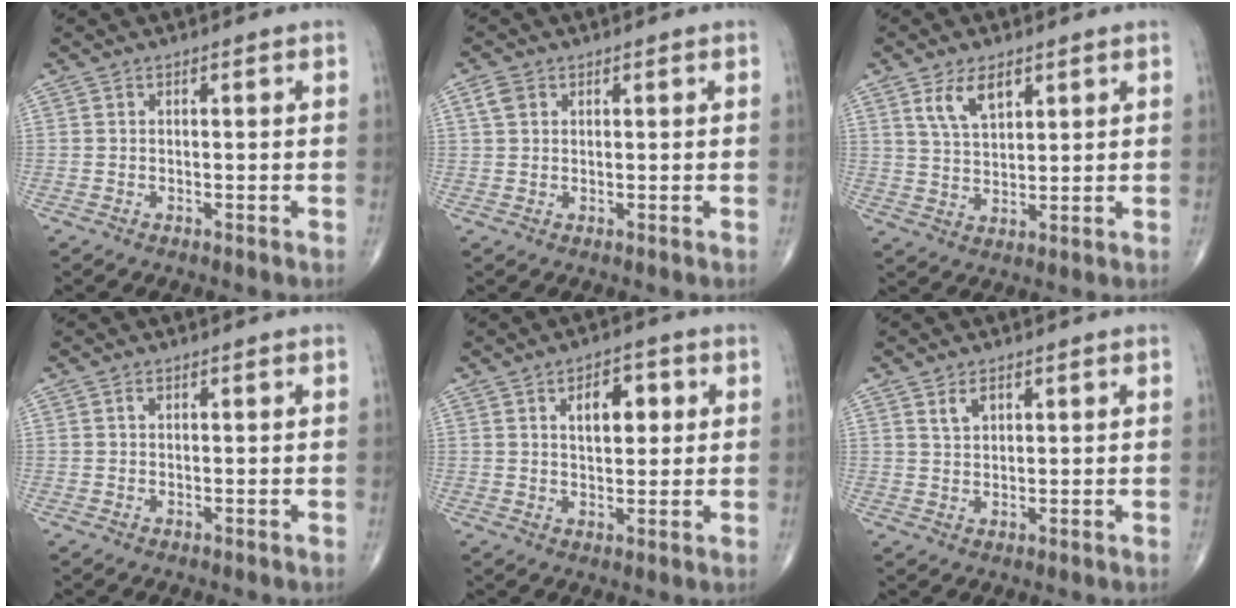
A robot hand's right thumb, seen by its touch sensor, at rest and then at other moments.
{"total": 2.5, "force": [1.1, 1.9, 1.2], "torque": [-0.021, 0.007, 0.022]}
{"total": 6.7, "force": [3.6, 3.4, 4.6], "torque": [-0.072, -0.018, 0.071]}
{"total": 0.9, "force": [0.4, 0.6, 0.6], "torque": [-0.008, 0.000, 0.007]}
{"total": 7.0, "force": [2.2, 3.9, 5.4], "torque": [-0.058, -0.005, 0.033]}
{"total": 3.0, "force": [1.6, 1.8, 1.8], "torque": [-0.025, -0.006, 0.034]}